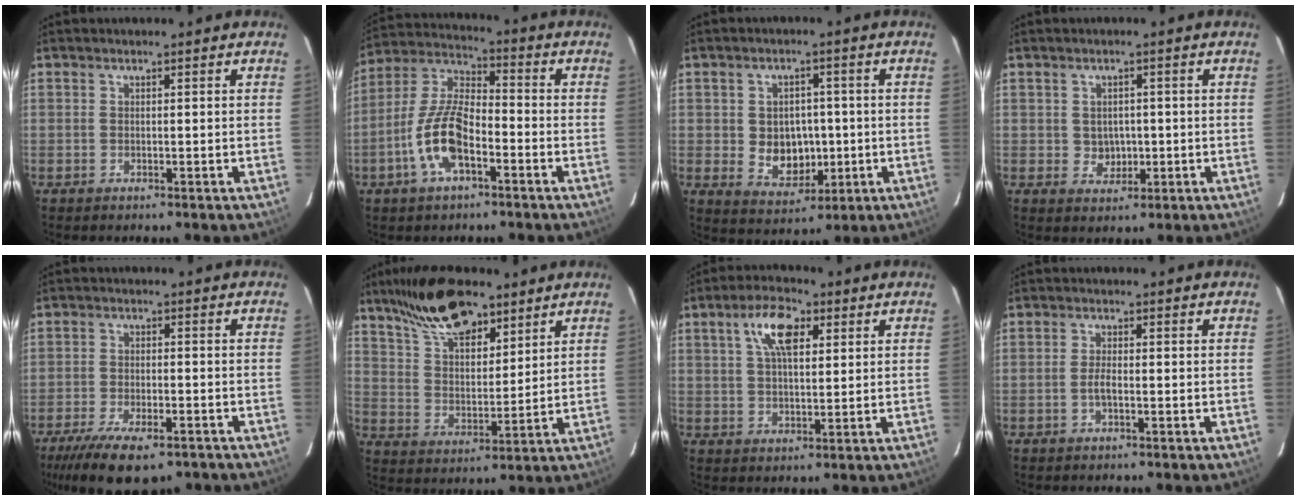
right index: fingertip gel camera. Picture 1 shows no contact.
{"total": 12.2, "force": [-4.9, 5.0, 10.0], "torque": [-0.215, 0.005, -0.094]}
{"total": 7.9, "force": [-0.6, 6.4, 4.6], "torque": [-0.092, 0.003, 0.010]}
{"total": 3.5, "force": [-0.1, 3.3, 1.3], "torque": [-0.023, 0.007, 0.008]}
{"total": 14.7, "force": [-10.6, 5.1, 8.8], "torque": [-0.189, -0.042, -0.167]}
{"total": 15.2, "force": [10.8, 5.9, 8.9], "torque": [-0.160, 0.024, 0.197]}
{"total": 8.2, "force": [3.4, 3.6, 6.6], "torque": [-0.119, 0.018, 0.059]}
{"total": 1.9, "force": [-0.7, 0.4, 1.7], "torque": [-0.037, 0.001, -0.014]}